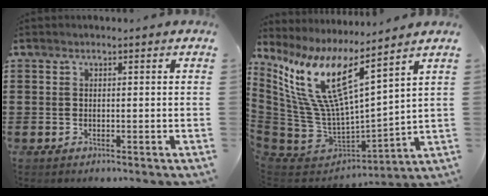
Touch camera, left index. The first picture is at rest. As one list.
[{"total": 12.8, "force": [7.1, 3.7, 10.0], "torque": [-0.244, -0.060, 0.116]}]